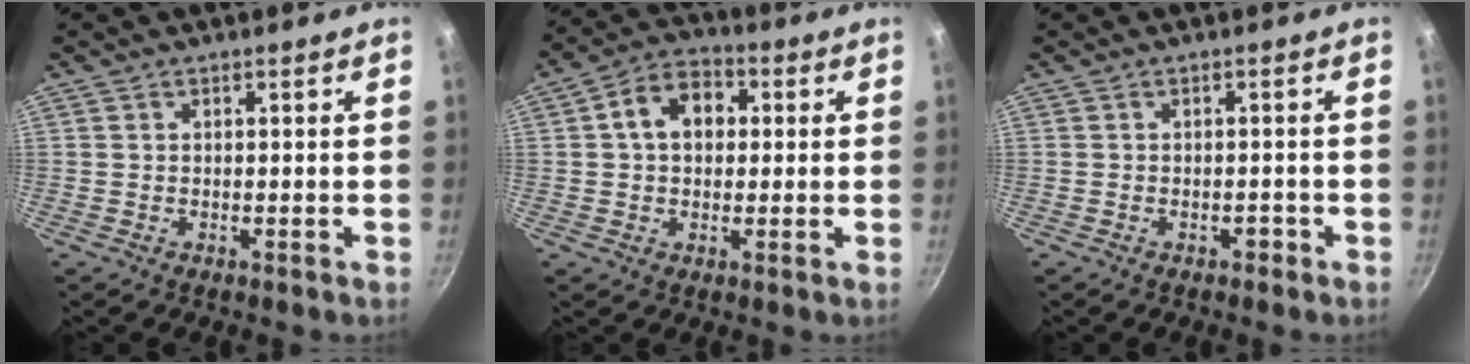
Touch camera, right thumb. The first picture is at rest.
{"total": 9.3, "force": [1.6, 6.9, 6.1], "torque": [-0.067, 0.021, 0.011]}
{"total": 1.3, "force": [-0.8, 0.7, 0.6], "torque": [0.000, 0.015, -0.006]}